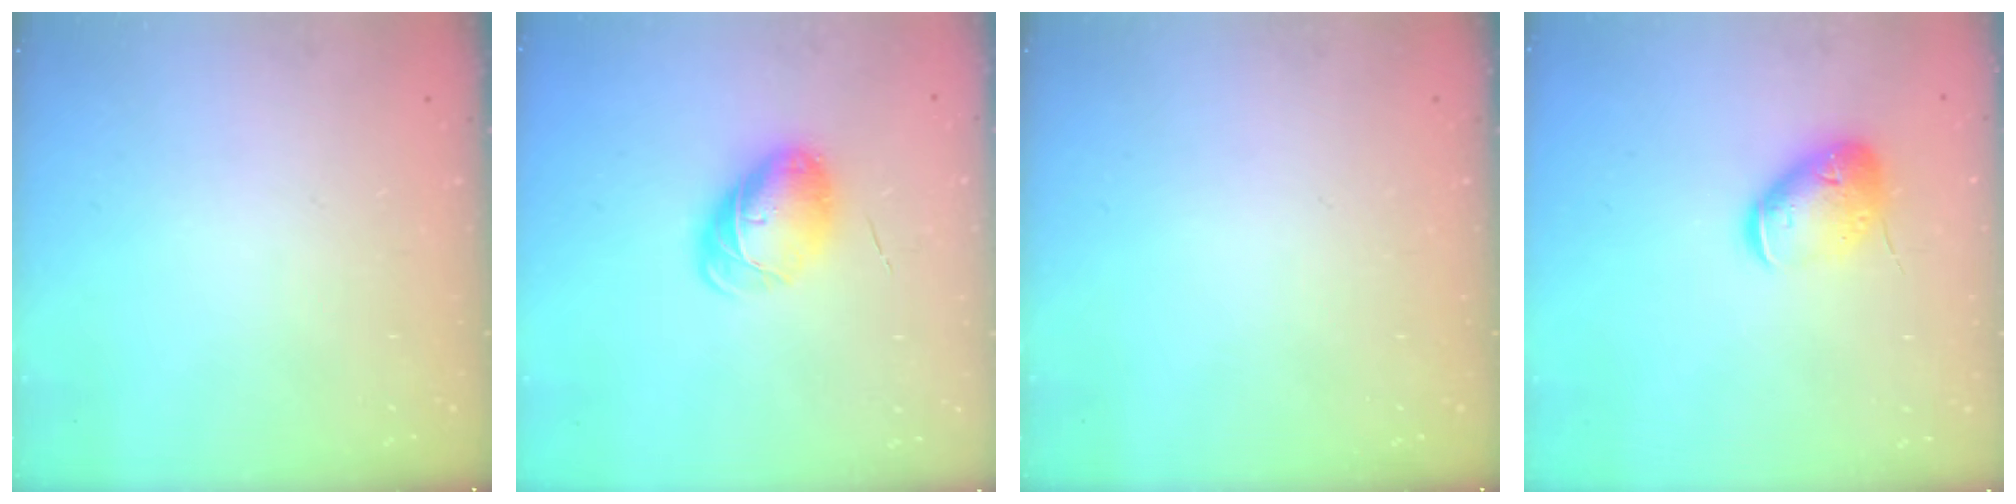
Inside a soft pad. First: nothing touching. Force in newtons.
{"total": 9.1, "press": 8.9, "slide": 2.0}
{"total": 0.0}
{"total": 12.9, "press": 12.8, "slide": 1.7}